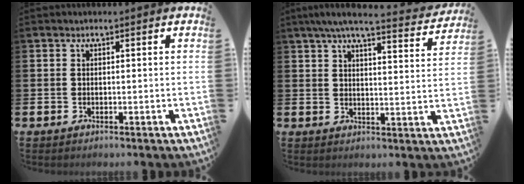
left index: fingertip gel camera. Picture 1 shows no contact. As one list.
[{"total": 6.4, "force": [5.8, 0.6, 2.7], "torque": [-0.060, -0.033, 0.098]}]